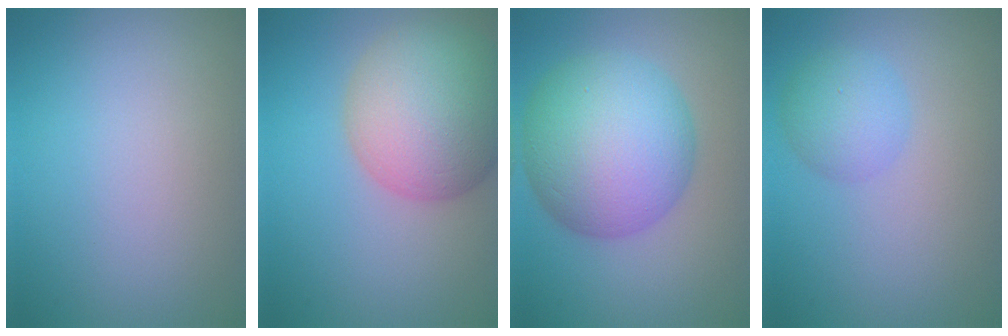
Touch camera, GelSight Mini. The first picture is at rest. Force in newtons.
{"total": 9.6, "press": 9.5, "slide": 0.6}
{"total": 10.9, "press": 10.9, "slide": 0.2}
{"total": 3.0, "press": 2.9, "slide": 0.2}